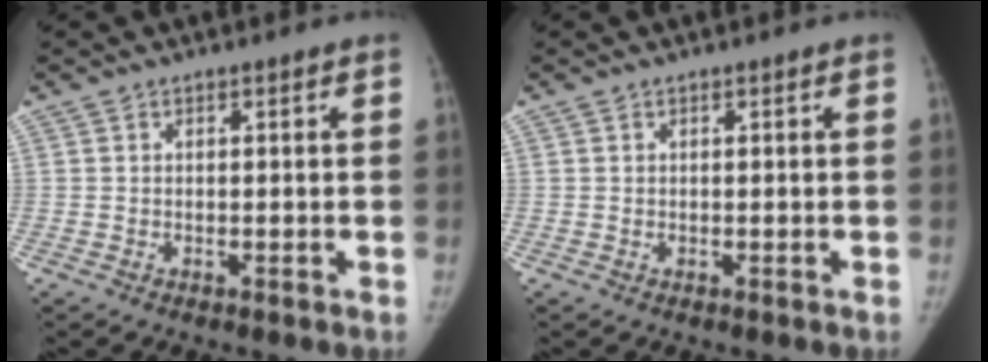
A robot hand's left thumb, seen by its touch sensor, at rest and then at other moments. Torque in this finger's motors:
{"motor_torque": [-0.11, 0.22, 0.41, -0.12, -0.06]}